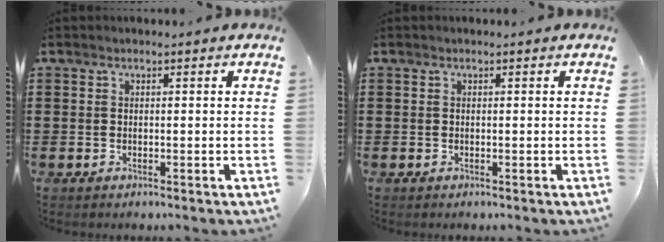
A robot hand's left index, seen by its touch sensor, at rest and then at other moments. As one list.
[{"total": 0.0}]